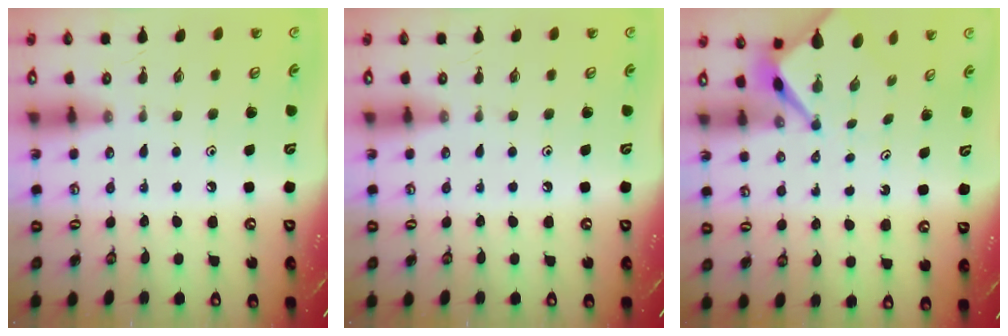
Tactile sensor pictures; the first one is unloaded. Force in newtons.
{"total": 0.0}
{"total": 3.2, "press": 3.2, "slide": 0.2}